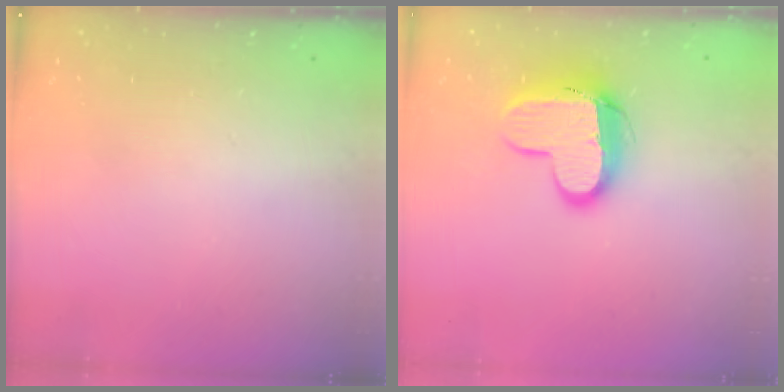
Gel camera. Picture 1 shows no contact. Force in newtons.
{"total": 12.0, "press": 11.9, "slide": 1.1}